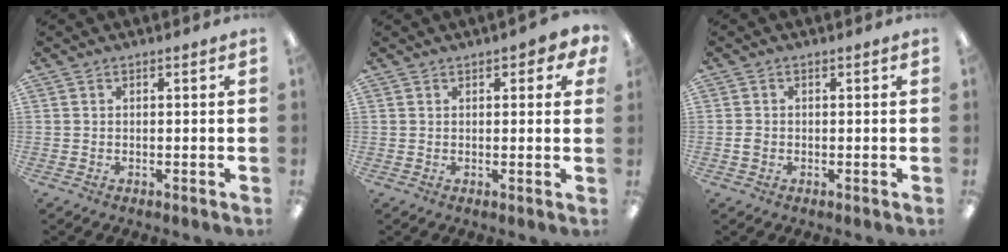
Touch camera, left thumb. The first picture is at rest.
{"total": 2.6, "force": [1.4, 1.0, 1.9], "torque": [-0.024, -0.004, 0.022]}
{"total": 1.2, "force": [-0.2, 1.0, 0.7], "torque": [-0.013, 0.004, -0.005]}